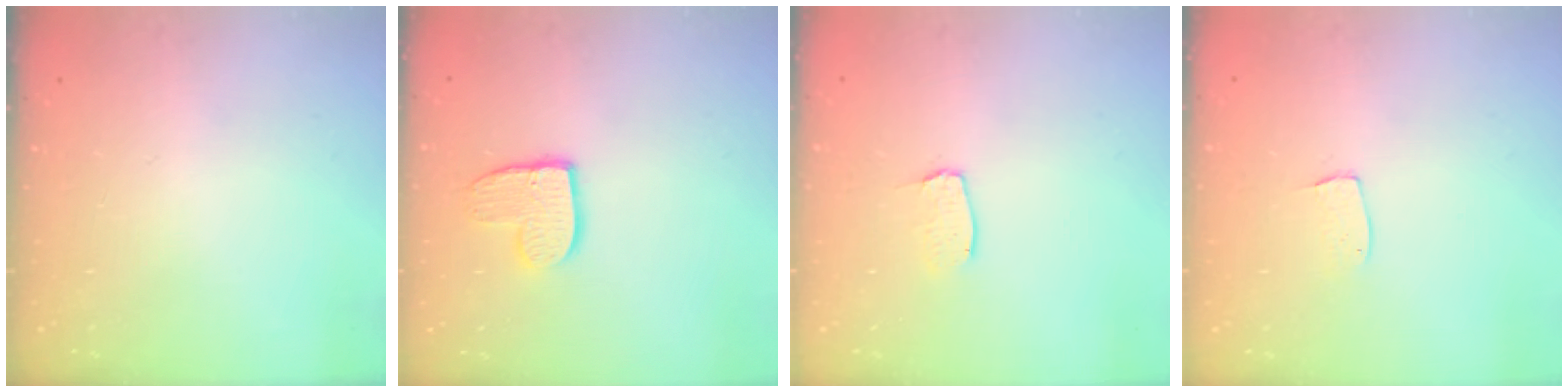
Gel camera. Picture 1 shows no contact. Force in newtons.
{"total": 9.2, "press": 9.2, "slide": 0.2}
{"total": 3.6, "press": 3.6, "slide": 0.3}
{"total": 5.2, "press": 5.2, "slide": 0.3}